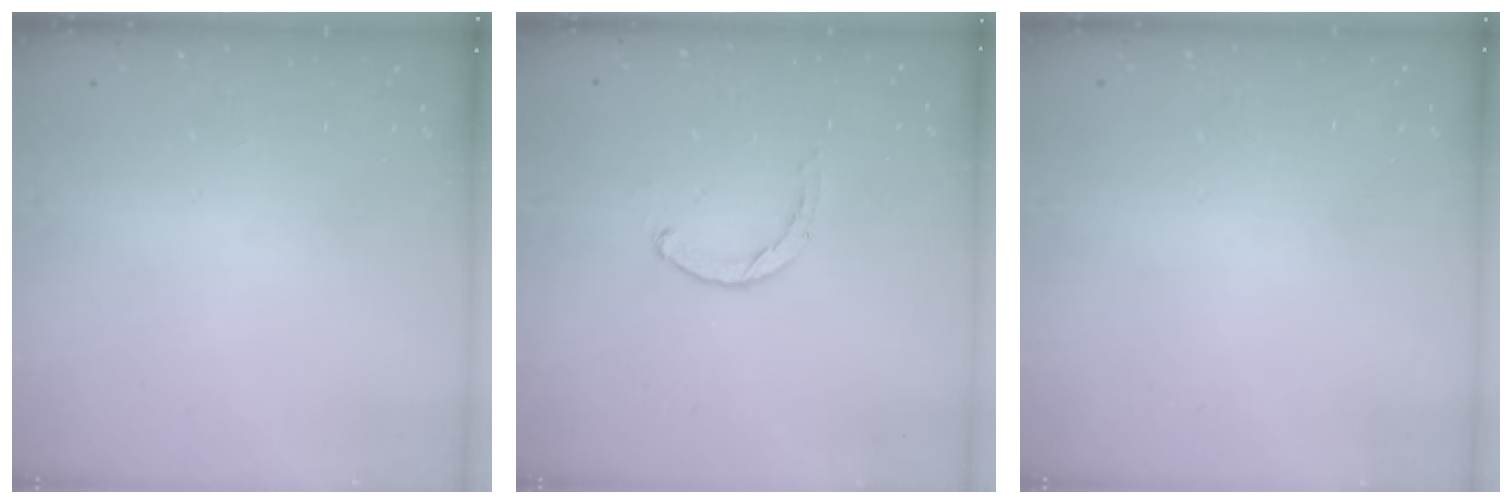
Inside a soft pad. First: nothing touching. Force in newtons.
{"total": 0.6, "press": 0.6, "slide": 0.2}
{"total": 2.6, "press": 2.6, "slide": 0.2}